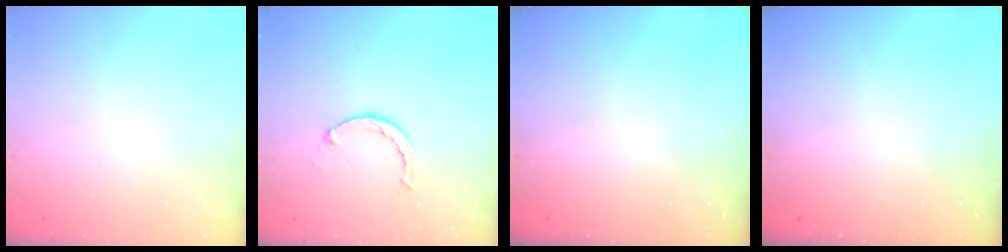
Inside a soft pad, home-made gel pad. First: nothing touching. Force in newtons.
{"total": 2.3, "press": 2.3, "slide": 0.3}
{"total": 0.0}
{"total": 0.0}